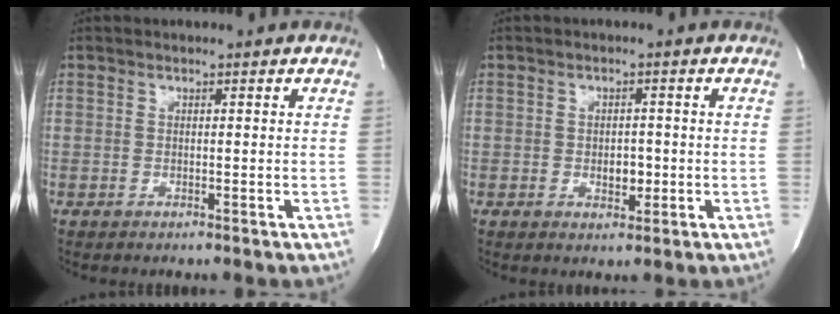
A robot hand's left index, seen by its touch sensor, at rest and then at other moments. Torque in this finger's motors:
{"motor_torque": [0.36, -0.05, 0.01, 0.01]}